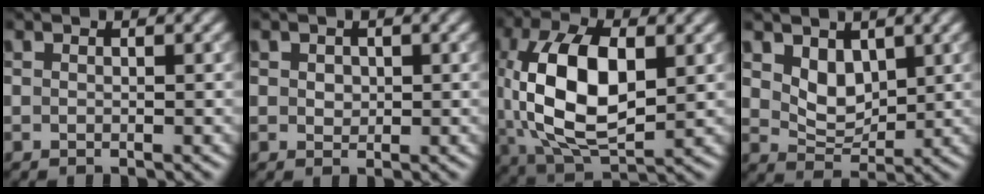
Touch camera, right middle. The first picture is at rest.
{"total": 1.1, "force": [0.3, 0.9, 0.5], "torque": [-0.009, -0.001, 0.006]}
{"total": 11.3, "force": [0.9, 6.0, 9.6], "torque": [-0.193, 0.002, 0.017]}
{"total": 3.3, "force": [1.5, 2.2, 2.0], "torque": [-0.044, -0.011, 0.030]}